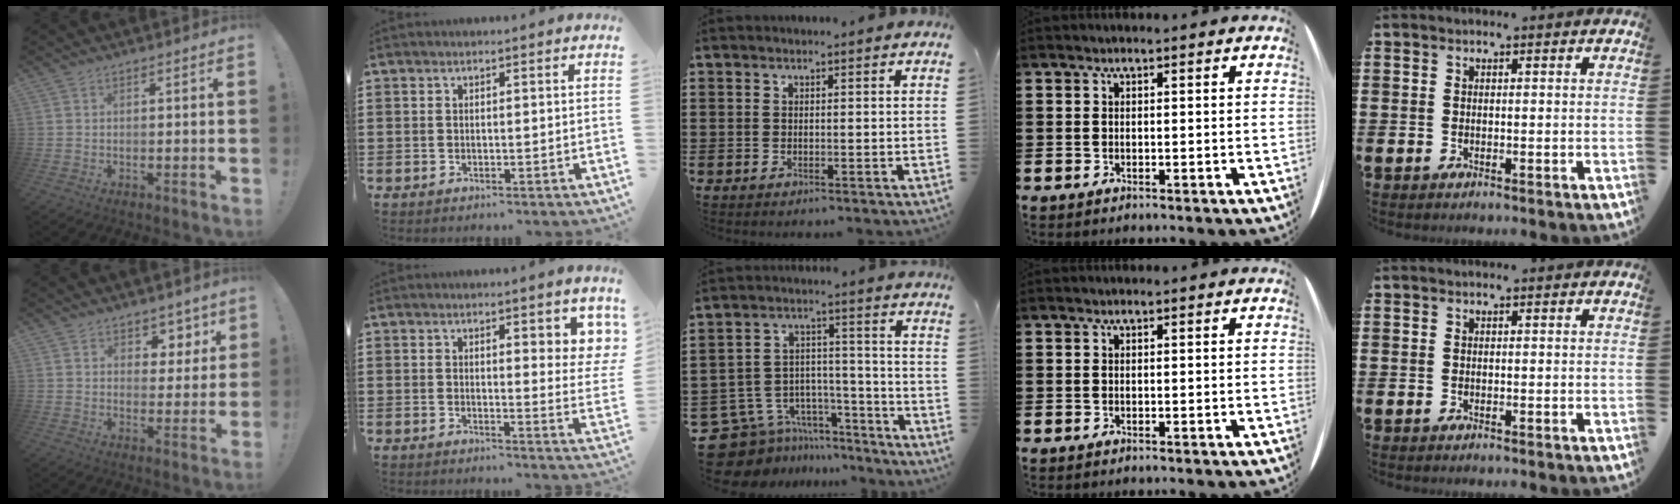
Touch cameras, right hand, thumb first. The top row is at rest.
{"thumb": {"total": 6.2, "force": [4.2, 4.4, 1.0], "torque": [0.000, -0.037, 0.081]}, "index": {"total": 3.7, "force": [2.3, 1.1, 2.7], "torque": [-0.037, -0.011, 0.035]}, "middle": {"total": 9.0, "force": [-7.0, 5.4, 1.5], "torque": [-0.057, 0.016, -0.135]}}